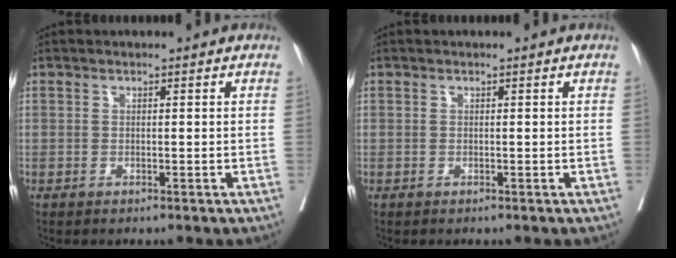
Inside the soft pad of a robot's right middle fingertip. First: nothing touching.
{"total": 0.0}